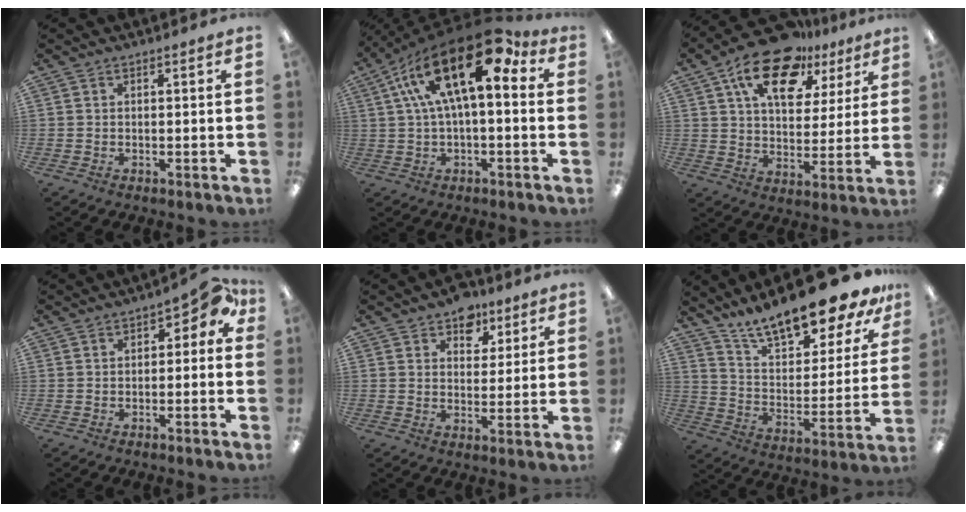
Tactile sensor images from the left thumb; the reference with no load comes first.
{"total": 21.6, "force": [9.2, 8.5, 17.5], "torque": [-0.317, -0.041, 0.155]}
{"total": 18.0, "force": [11.1, 9.3, 10.7], "torque": [-0.175, -0.048, 0.192]}
{"total": 4.9, "force": [0.7, 3.1, 3.7], "torque": [-0.047, 0.001, 0.008]}
{"total": 7.3, "force": [5.0, 4.8, 2.2], "torque": [-0.026, -0.021, 0.088]}
{"total": 18.5, "force": [16.0, 4.5, 8.0], "torque": [-0.137, -0.118, 0.275]}